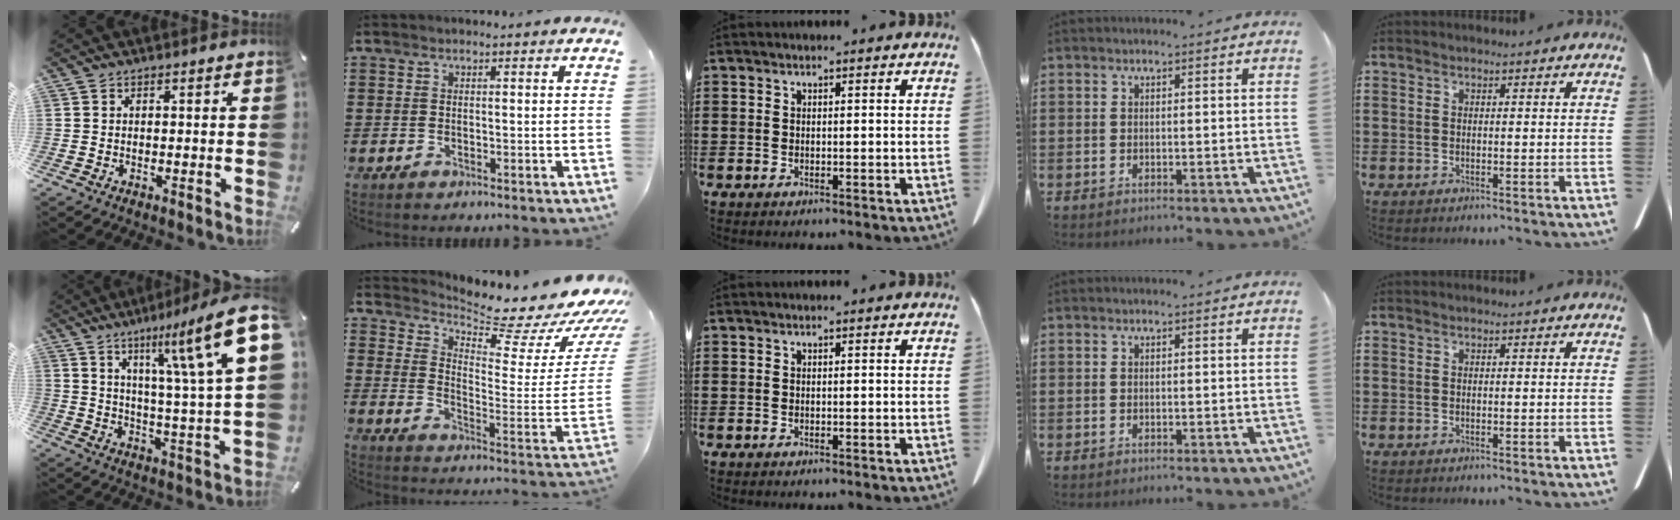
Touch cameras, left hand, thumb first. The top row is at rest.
{"thumb": {"total": 19.2, "force": [9.3, 3.4, 16.4], "torque": [-0.241, -0.050, 0.130]}, "index": {"total": 7.1, "force": [6.3, 1.3, 3.0], "torque": [-0.057, -0.075, 0.100]}}